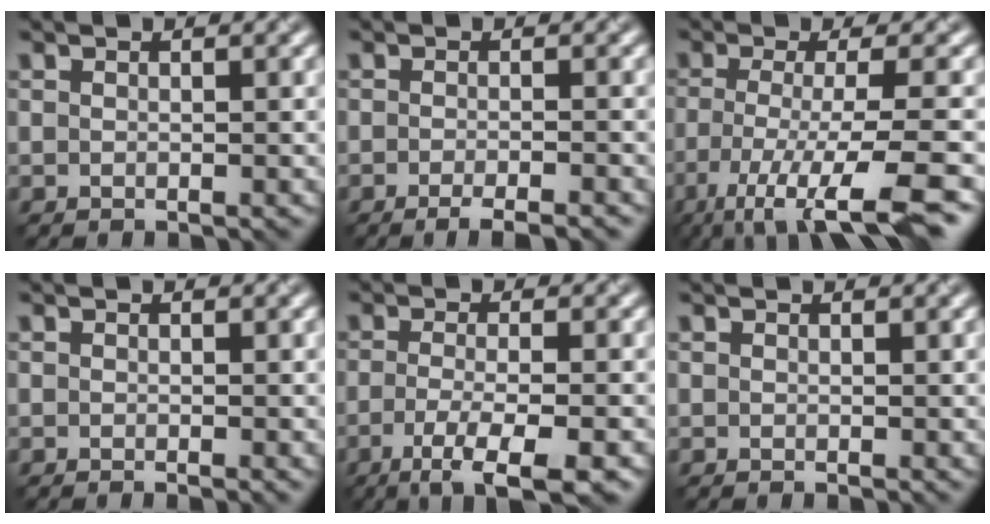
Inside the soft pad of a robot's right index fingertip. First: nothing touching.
{"total": 2.9, "force": [-2.0, 0.5, 2.1], "torque": [-0.025, -0.002, -0.036]}
{"total": 8.6, "force": [-4.7, 2.0, 6.9], "torque": [-0.107, -0.015, -0.082]}
{"total": 1.0, "force": [-0.1, 0.2, 1.0], "torque": [-0.010, -0.002, -0.004]}
{"total": 5.6, "force": [-2.6, 1.3, 4.7], "torque": [-0.079, -0.005, -0.052]}
{"total": 0.9, "force": [0.6, 0.1, 0.6], "torque": [-0.006, 0.000, 0.010]}